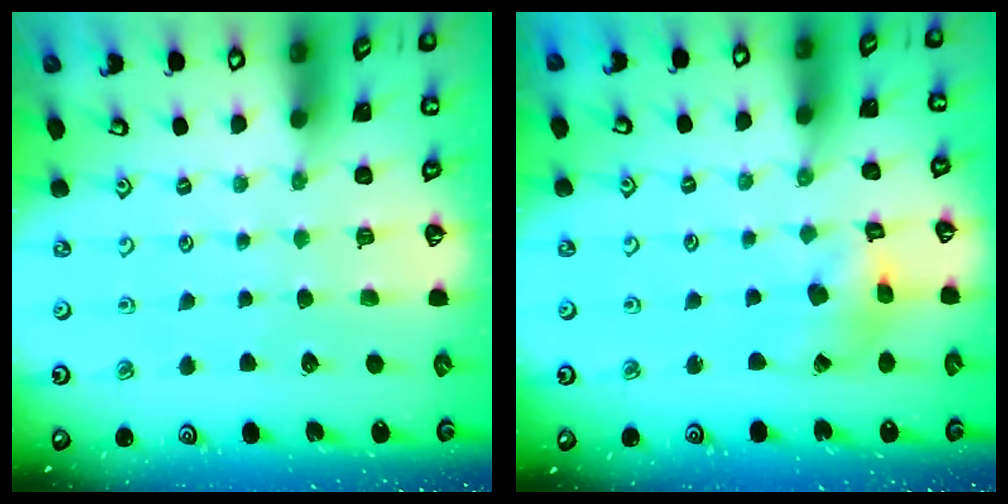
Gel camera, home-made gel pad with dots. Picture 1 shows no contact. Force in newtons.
{"total": 7.4, "press": 7.3, "slide": 0.8}